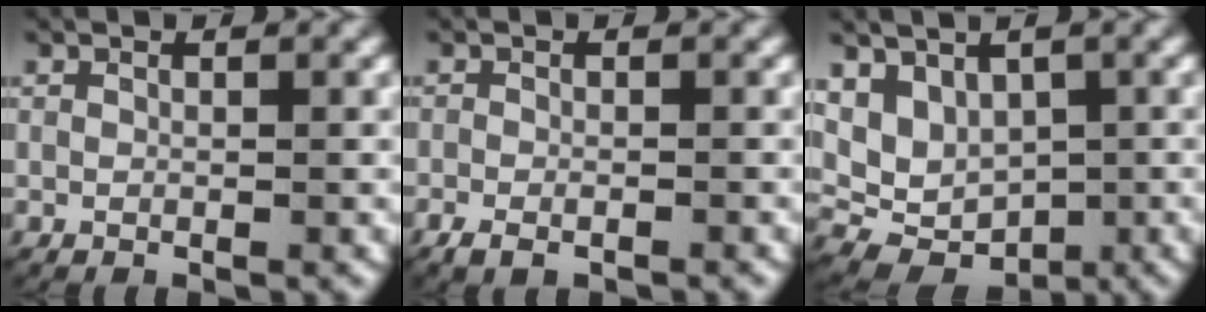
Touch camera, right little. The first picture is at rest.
{"total": 2.1, "force": [-1.5, 1.1, 1.0], "torque": [-0.026, -0.003, -0.026]}
{"total": 8.9, "force": [-0.8, 7.7, 4.3], "torque": [-0.106, -0.036, -0.006]}